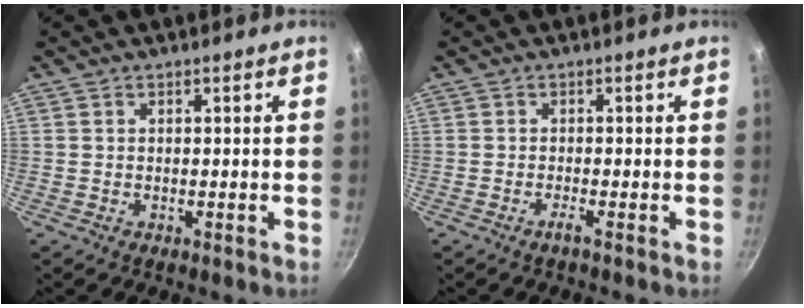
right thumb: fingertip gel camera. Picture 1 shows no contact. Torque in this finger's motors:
{"motor_torque": [0.16, 0.02, 0.32, -0.37, -0.06]}